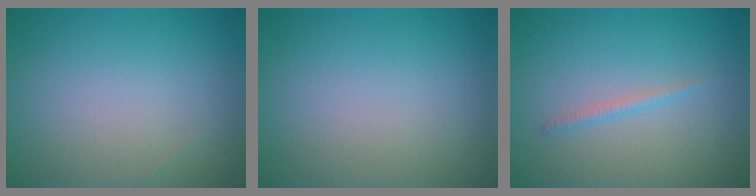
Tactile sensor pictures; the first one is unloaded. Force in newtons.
{"total": 0.0}
{"total": 0.9, "press": 0.9, "slide": 0.1}